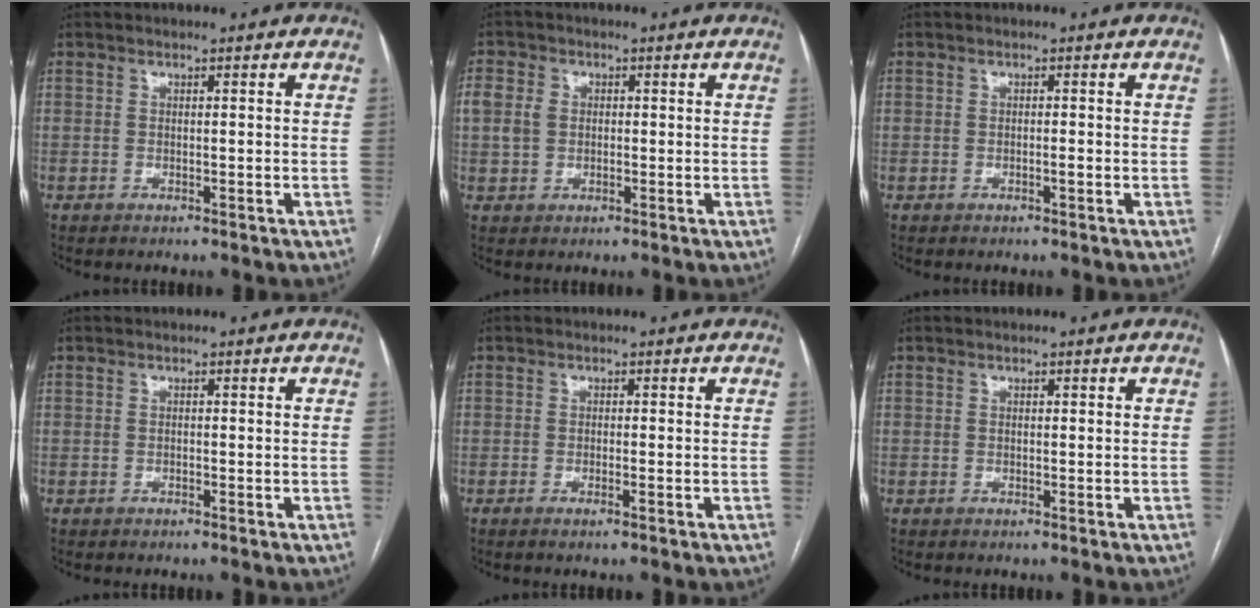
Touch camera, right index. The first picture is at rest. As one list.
[{"total": 4.0, "force": [0.5, 3.3, 2.2], "torque": [-0.055, 0.015, 0.010]}, {"total": 0.6, "force": [-0.2, 0.2, 0.6], "torque": [-0.010, 0.000, -0.003]}, {"total": 0.0}, {"total": 1.1, "force": [-0.5, -0.1, 1.0], "torque": [-0.018, -0.001, -0.007]}, {"total": 0.0}]